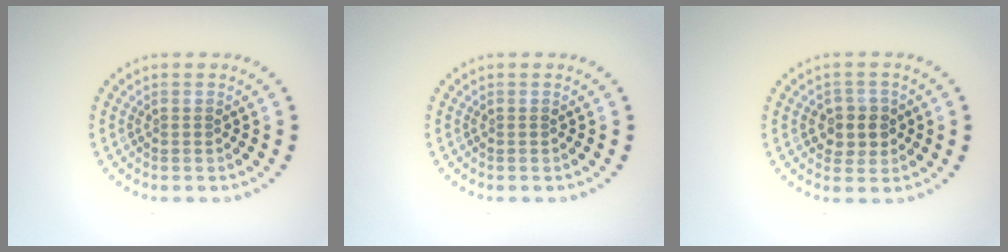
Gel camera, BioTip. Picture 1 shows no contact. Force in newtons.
{"total": 0.0}
{"total": 2.8, "press": 2.6, "slide": 0.9}